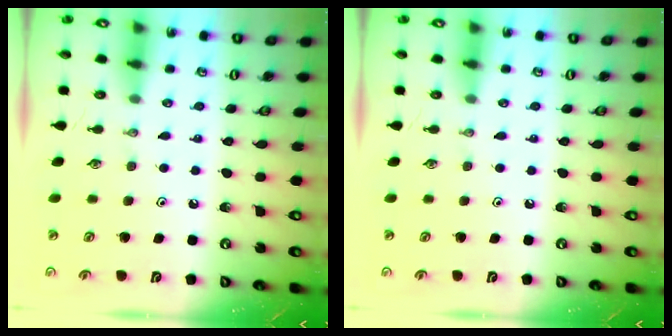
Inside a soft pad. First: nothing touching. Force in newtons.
{"total": 0.0}